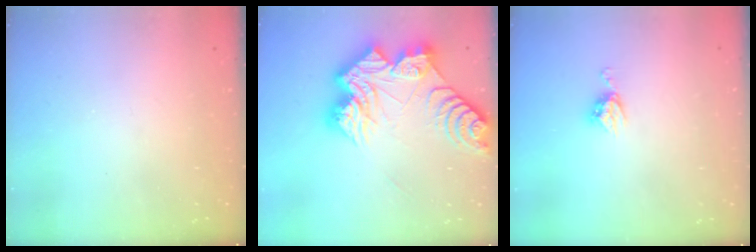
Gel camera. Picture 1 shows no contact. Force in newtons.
{"total": 21.4, "press": 21.3, "slide": 2.3}
{"total": 5.2, "press": 5.2, "slide": 0.0}